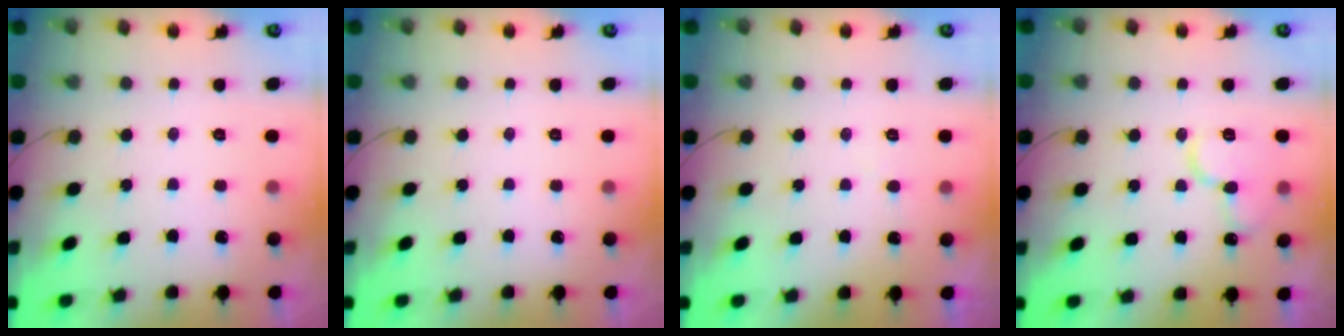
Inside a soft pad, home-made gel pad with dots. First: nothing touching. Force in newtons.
{"total": 0.0}
{"total": 3.3, "press": 3.3, "slide": 0.2}
{"total": 12.2, "press": 12.1, "slide": 1.6}